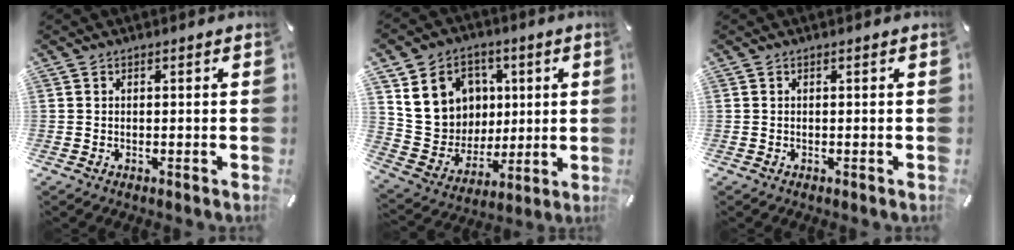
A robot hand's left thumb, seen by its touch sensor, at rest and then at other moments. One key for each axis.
{"total": 15.0, "fx": 5.1, "fy": 13.4, "fz": 4.6, "tx": -0.081, "ty": -0.018, "tz": 0.112}
{"total": 0.0}